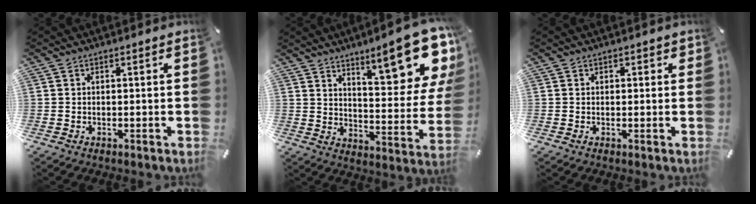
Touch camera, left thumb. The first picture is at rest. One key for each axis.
{"total": 19.8, "fx": 12.5, "fy": 6.4, "fz": 13.8, "tx": -0.177, "ty": -0.094, "tz": 0.201}
{"total": 0.8, "fx": 0.2, "fy": 0.7, "fz": 0.3, "tx": 0.002, "ty": 0.001, "tz": 0.002}